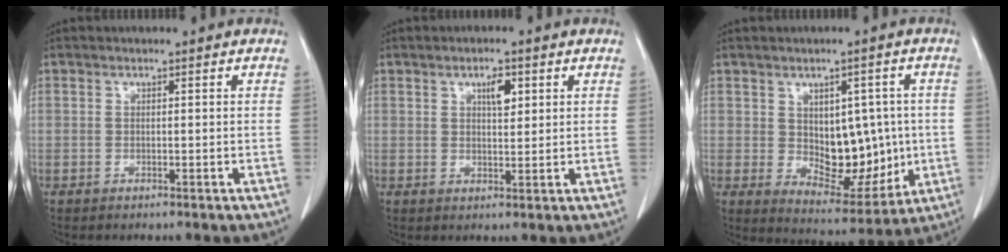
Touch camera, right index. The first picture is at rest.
{"total": 3.2, "force": [1.4, 1.2, 2.6], "torque": [-0.043, -0.001, 0.025]}
{"total": 10.8, "force": [0.1, 6.3, 8.8], "torque": [-0.114, 0.004, 0.024]}